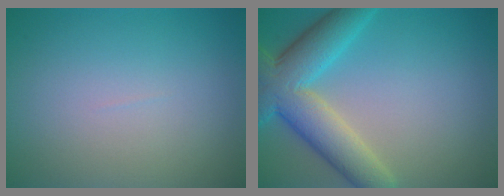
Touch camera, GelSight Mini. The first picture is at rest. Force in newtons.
{"total": 7.9, "press": 7.9, "slide": 0.5}